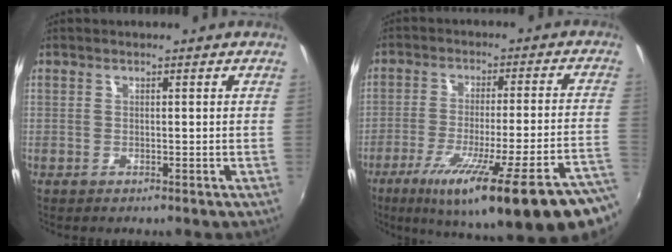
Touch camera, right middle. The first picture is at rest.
{"total": 26.8, "force": [-18.4, 1.8, 19.3], "torque": [-0.285, -0.085, -0.261]}